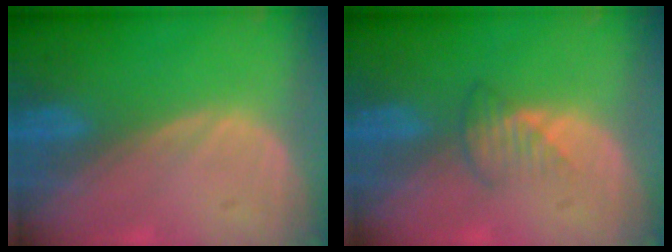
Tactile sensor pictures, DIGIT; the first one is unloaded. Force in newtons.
{"total": 2.7, "press": 2.6, "slide": 0.6}